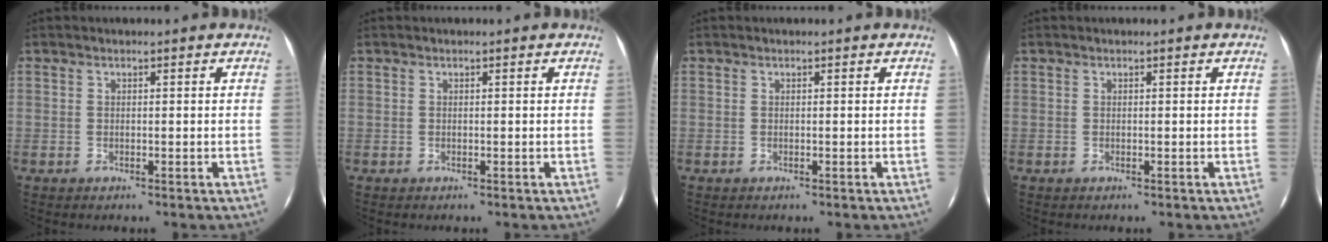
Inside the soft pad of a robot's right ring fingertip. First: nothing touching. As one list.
[{"total": 0.0}, {"total": 0.0}, {"total": 0.0}]